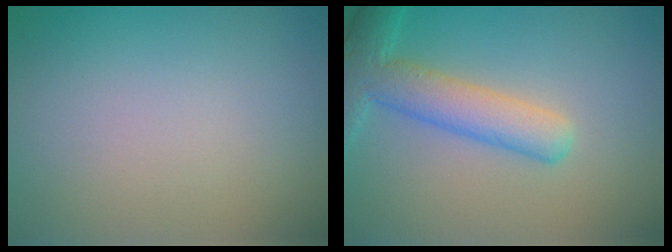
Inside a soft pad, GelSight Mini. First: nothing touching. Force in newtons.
{"total": 5.4, "press": 5.4, "slide": 0.2}